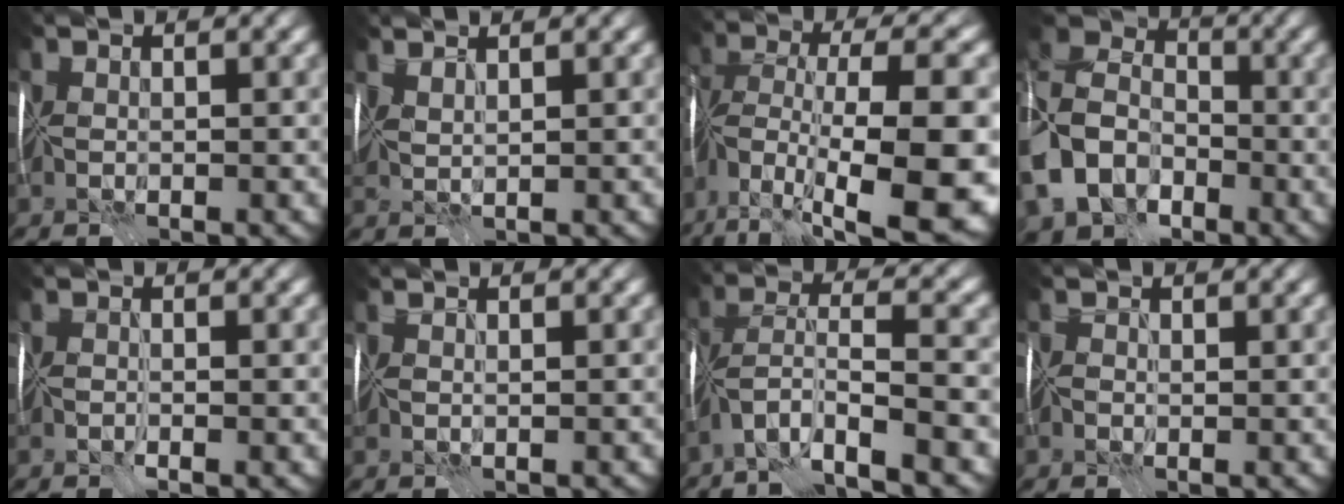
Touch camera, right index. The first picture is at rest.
{"total": 1.3, "force": [0.7, -1.0, 0.0], "torque": [-0.011, -0.003, 0.025]}
{"total": 14.3, "force": [-6.6, 5.1, 11.6], "torque": [-0.236, -0.012, -0.088]}
{"total": 9.7, "force": [-4.7, 6.8, 5.1], "torque": [-0.134, -0.023, -0.102]}
{"total": 1.4, "force": [-1.1, -0.9, -0.3], "torque": [0.002, -0.010, -0.016]}
{"total": 1.2, "force": [0.1, -0.9, -0.7], "torque": [0.008, -0.004, 0.008]}
{"total": 6.5, "force": [-5.0, 0.3, 4.2], "torque": [-0.082, 0.003, -0.097]}
{"total": 0.6, "force": [-0.3, 0.5, 0.0], "torque": [0.006, 0.009, -0.019]}